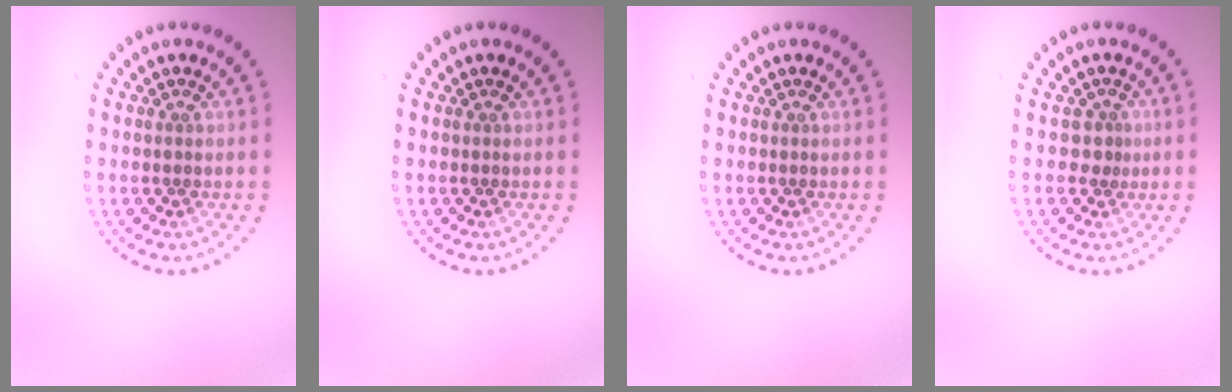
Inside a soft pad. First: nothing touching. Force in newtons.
{"total": 0.0}
{"total": 0.0}
{"total": 1.1, "press": 0.7, "slide": 0.9}